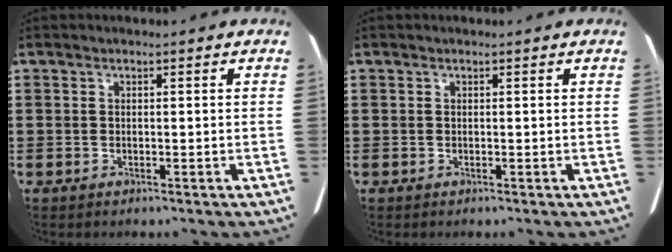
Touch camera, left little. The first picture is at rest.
{"total": 0.0}